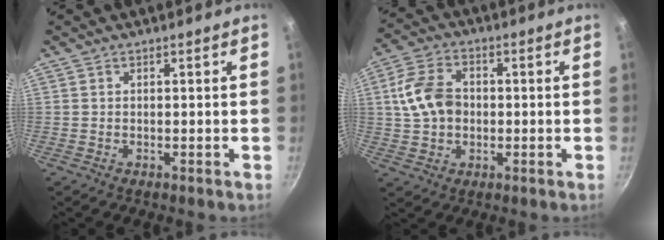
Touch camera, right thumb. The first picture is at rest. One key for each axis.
{"total": 10.2, "fx": 0.6, "fy": 7.5, "fz": 6.9, "tx": -0.121, "ty": 0.018, "tz": 0.004}